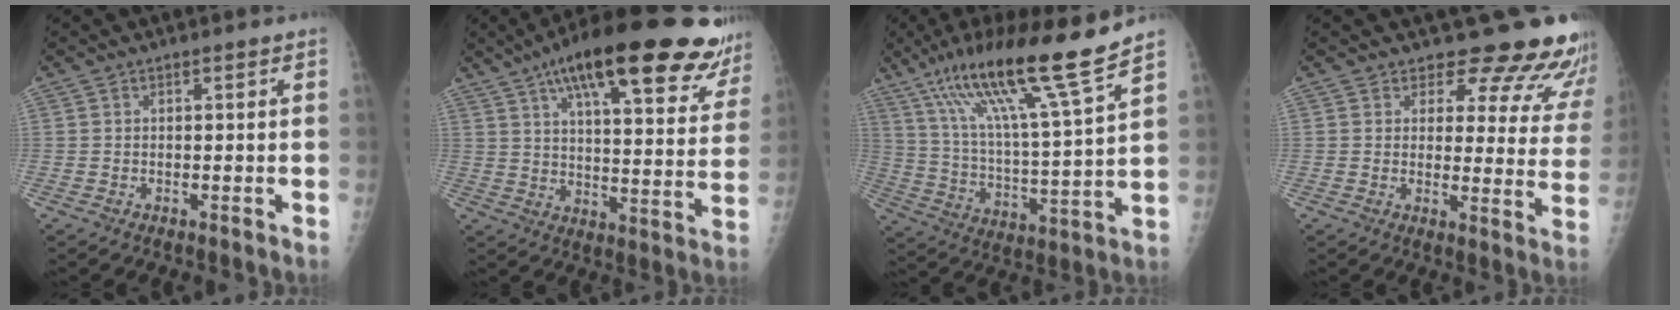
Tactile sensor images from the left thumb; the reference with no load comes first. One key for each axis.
{"total": 28.5, "fx": 18.3, "fy": 8.1, "fz": 20.2, "tx": -0.270, "ty": -0.031, "tz": 0.252}
{"total": 19.3, "fx": 13.7, "fy": 0.2, "fz": 13.6, "tx": -0.223, "ty": -0.062, "tz": 0.239}
{"total": 16.1, "fx": 14.8, "fy": 5.2, "fz": 3.6, "tx": 0.013, "ty": -0.123, "tz": 0.152}